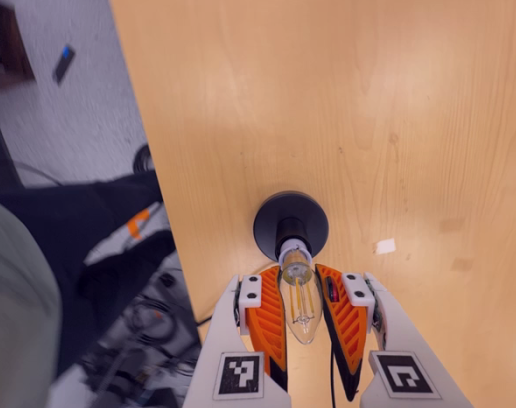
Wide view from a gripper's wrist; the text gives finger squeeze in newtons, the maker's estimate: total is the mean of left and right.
{"total": 18.0, "left": 18.1, "right": 17.9}